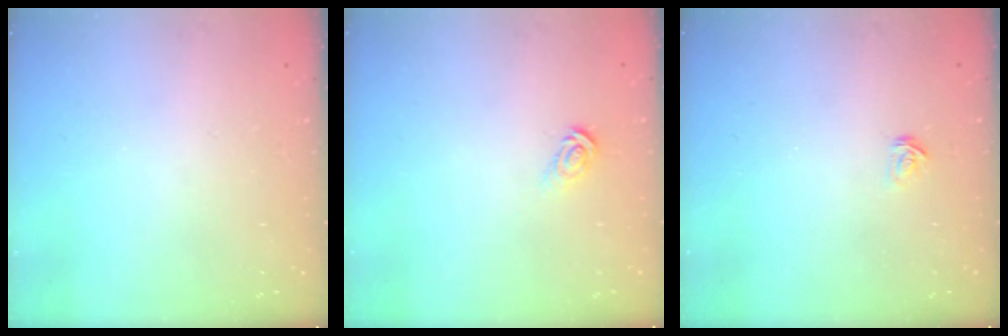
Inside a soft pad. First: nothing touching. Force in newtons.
{"total": 4.5, "press": 4.5, "slide": 0.2}
{"total": 2.1, "press": 2.1, "slide": 0.2}